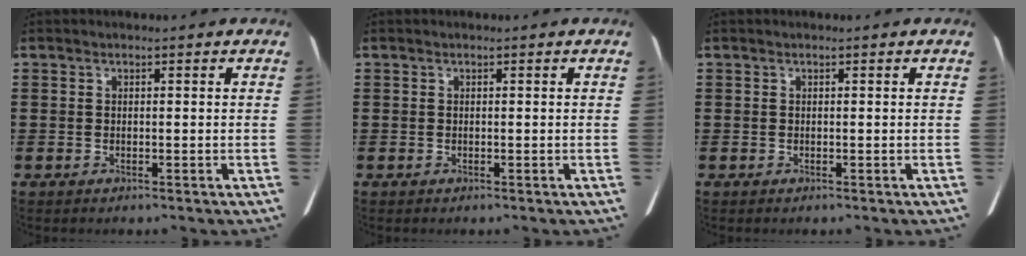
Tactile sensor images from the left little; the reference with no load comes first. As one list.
[{"total": 0.0}, {"total": 0.0}]